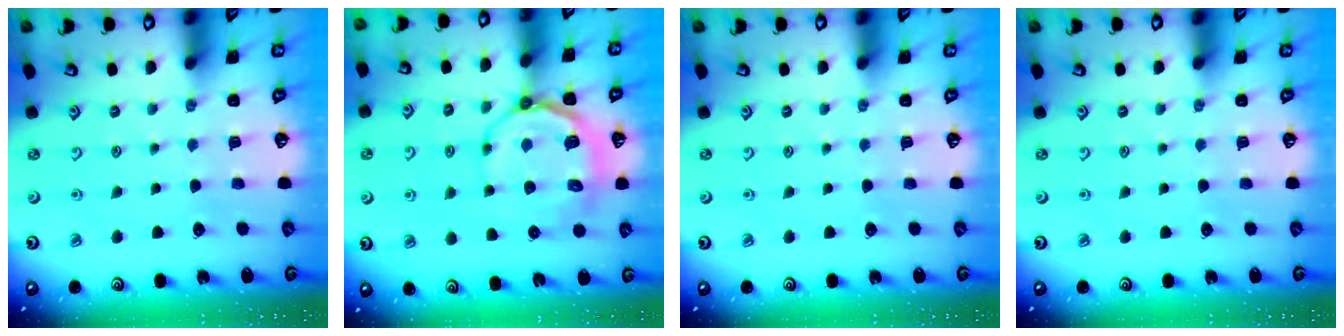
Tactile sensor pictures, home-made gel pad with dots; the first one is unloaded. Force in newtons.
{"total": 9.3, "press": 9.0, "slide": 2.6}
{"total": 0.0}
{"total": 0.0}